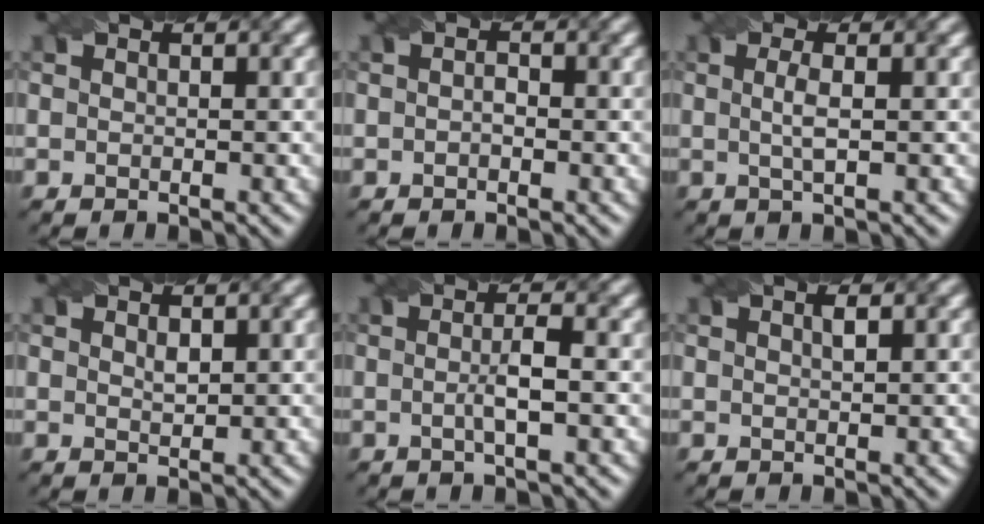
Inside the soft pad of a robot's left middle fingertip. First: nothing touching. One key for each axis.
{"total": 1.0, "fx": -0.2, "fy": 0.6, "fz": 0.7, "tx": -0.015, "ty": -0.002, "tz": -0.005}
{"total": 1.9, "fx": 0.0, "fy": 0.4, "fz": 1.8, "tx": -0.037, "ty": 0.003, "tz": 0.000}
{"total": 1.0, "fx": 0.5, "fy": 0.5, "fz": 0.7, "tx": -0.014, "ty": -0.001, "tz": 0.011}
{"total": 2.4, "fx": -0.3, "fy": 0.4, "fz": 2.4, "tx": -0.045, "ty": -0.002, "tz": -0.007}
{"total": 0.8, "fx": 0.3, "fy": 0.2, "fz": 0.7, "tx": -0.014, "ty": 0.001, "tz": 0.007}